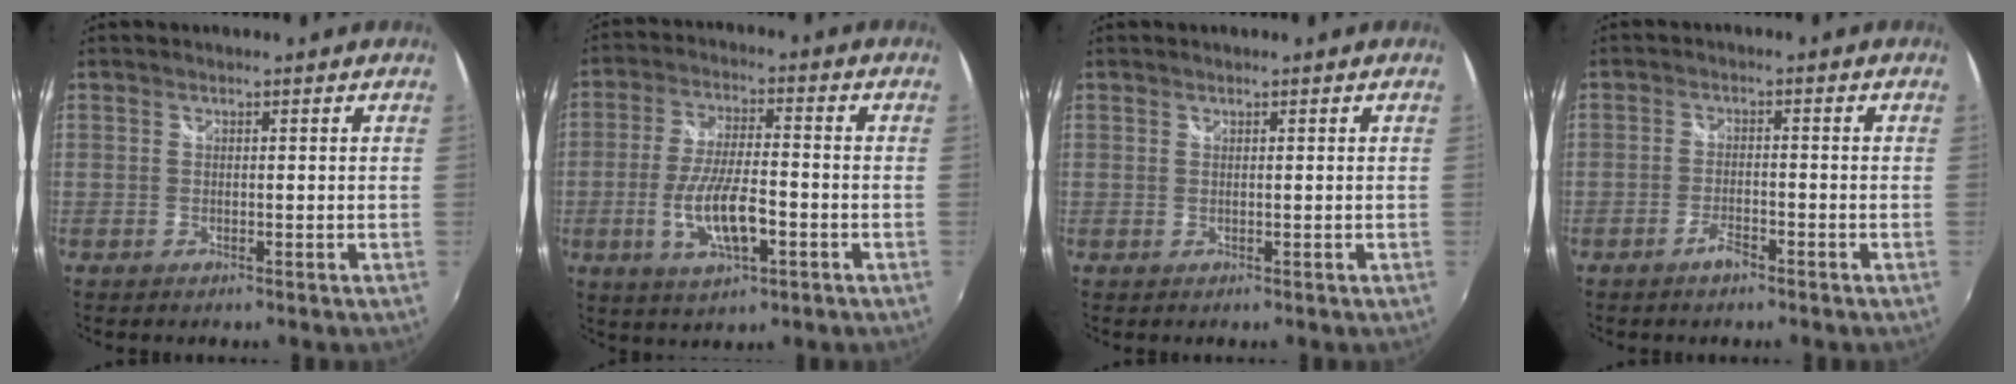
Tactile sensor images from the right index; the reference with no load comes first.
{"total": 10.7, "force": [-3.5, 3.4, 9.6], "torque": [-0.189, -0.010, -0.061]}
{"total": 0.0}
{"total": 2.5, "force": [-2.0, 0.6, 1.4], "torque": [-0.039, 0.002, -0.041]}